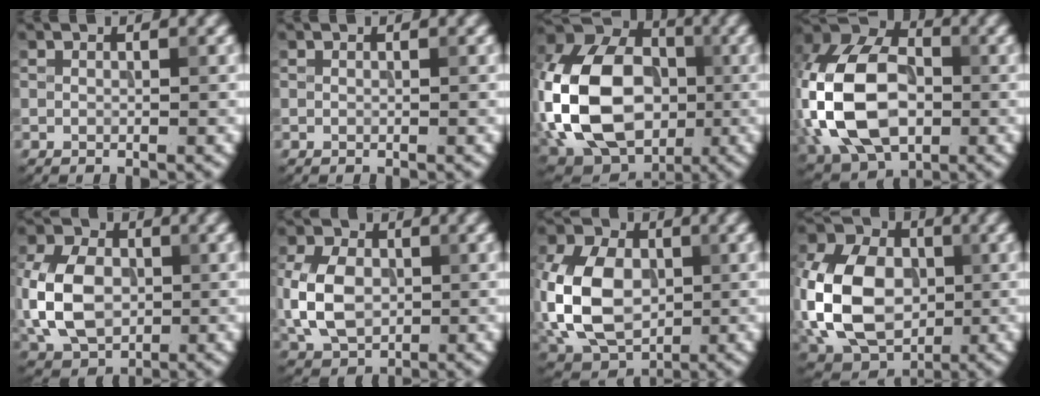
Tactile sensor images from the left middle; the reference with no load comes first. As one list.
[{"total": 0.0}, {"total": 15.6, "force": [-2.0, 11.3, 10.6], "torque": [-0.233, 0.009, -0.053]}, {"total": 12.4, "force": [-1.4, 8.6, 8.8], "torque": [-0.184, 0.004, -0.037]}, {"total": 8.2, "force": [-0.4, 6.0, 5.6], "torque": [-0.136, 0.004, -0.017]}, {"total": 6.4, "force": [-0.2, 4.7, 4.4], "torque": [-0.101, 0.003, -0.008]}, {"total": 10.1, "force": [-0.6, 7.2, 7.0], "torque": [-0.155, 0.006, -0.024]}, {"total": 12.3, "force": [-1.0, 9.1, 8.3], "torque": [-0.192, 0.012, -0.032]}]